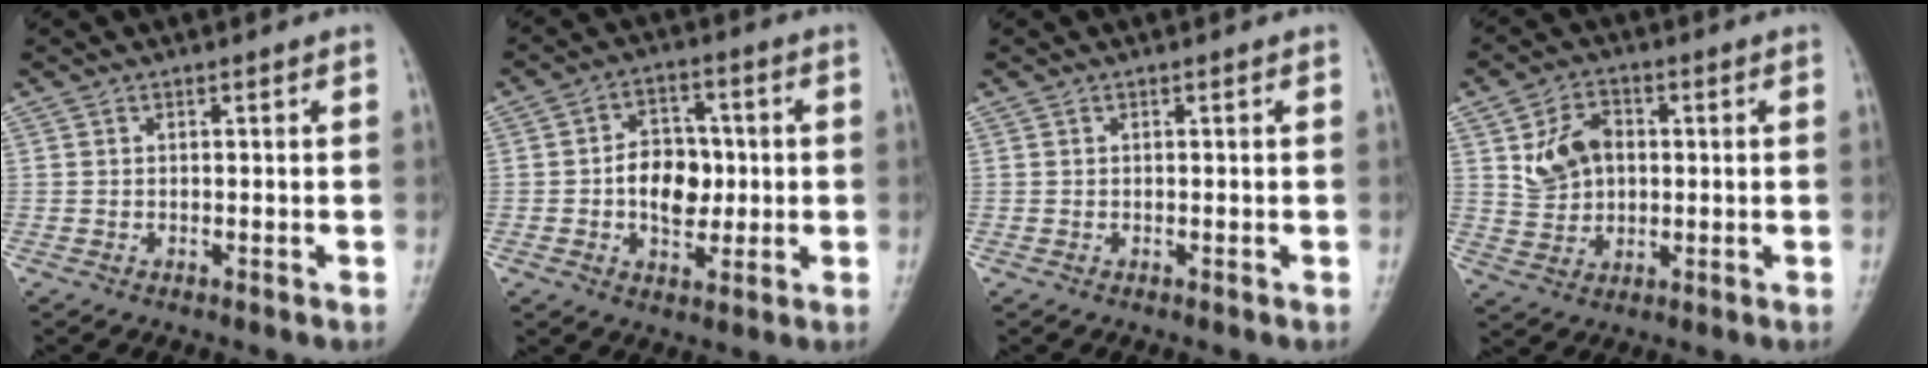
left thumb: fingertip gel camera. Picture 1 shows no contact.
{"total": 9.4, "force": [-0.4, 6.7, 6.5], "torque": [-0.064, 0.011, -0.010]}
{"total": 0.0}
{"total": 8.7, "force": [1.6, 6.5, 5.6], "torque": [-0.076, 0.003, 0.032]}